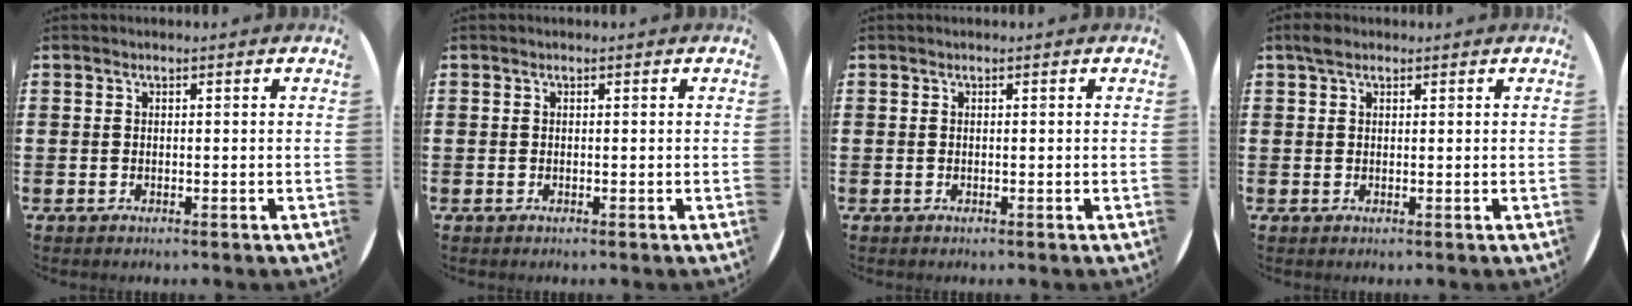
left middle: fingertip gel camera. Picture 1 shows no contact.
{"total": 0.0}
{"total": 0.0}
{"total": 1.5, "force": [1.1, 0.8, 0.6], "torque": [-0.005, 0.003, 0.018]}